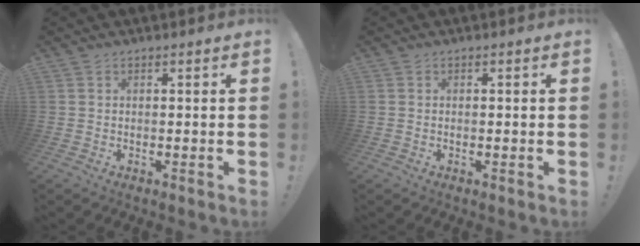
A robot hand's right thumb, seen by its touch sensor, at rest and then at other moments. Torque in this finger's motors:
{"motor_torque": [-0.08, -0.29, -0.29, 0.20, 0.01]}